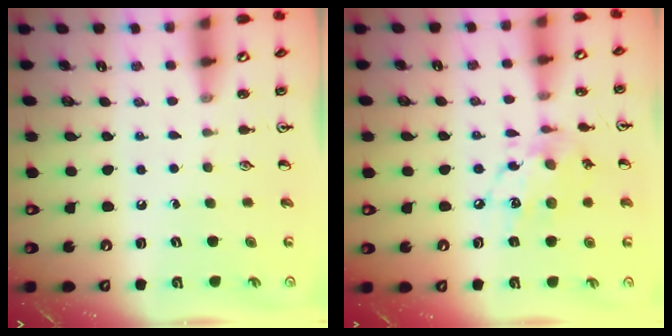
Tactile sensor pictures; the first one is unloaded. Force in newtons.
{"total": 11.9, "press": 11.9, "slide": 0.8}